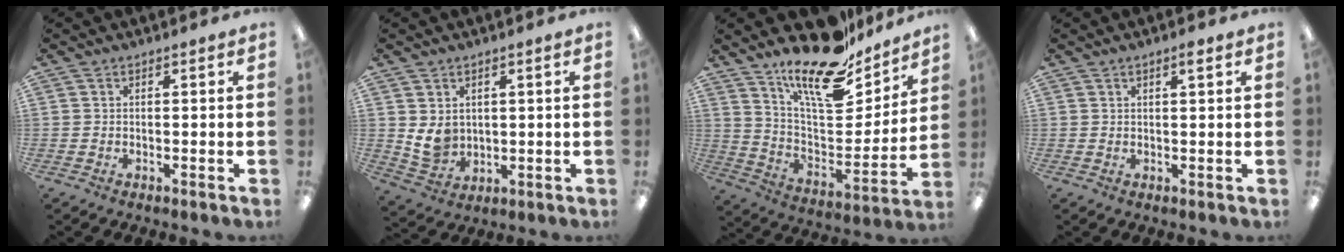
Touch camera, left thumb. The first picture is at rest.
{"total": 5.9, "force": [1.9, 4.9, 2.7], "torque": [-0.049, -0.010, 0.035]}
{"total": 19.6, "force": [15.9, 6.1, 9.7], "torque": [-0.168, -0.115, 0.273]}
{"total": 2.3, "force": [1.4, 0.3, 1.7], "torque": [-0.029, -0.001, 0.022]}